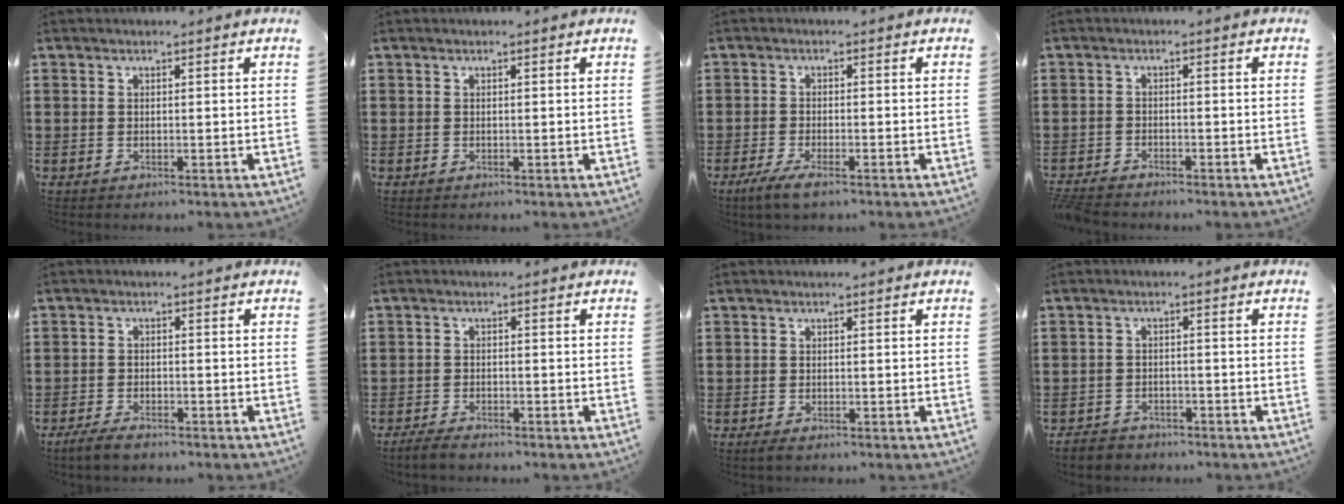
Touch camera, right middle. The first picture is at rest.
{"total": 0.0}
{"total": 3.1, "force": [-2.1, 0.4, 2.2], "torque": [-0.052, -0.006, -0.040]}
{"total": 2.3, "force": [-2.2, 0.3, 0.3], "torque": [-0.024, -0.003, -0.052]}
{"total": 2.7, "force": [-2.2, 0.9, 1.4], "torque": [-0.039, -0.001, -0.045]}
{"total": 2.1, "force": [-1.9, 0.5, 0.9], "torque": [-0.024, 0.000, -0.038]}
{"total": 0.7, "force": [-0.5, 0.3, 0.4], "torque": [-0.008, -0.003, -0.010]}
{"total": 2.2, "force": [-2.1, 0.7, -0.2], "torque": [-0.006, -0.001, -0.045]}